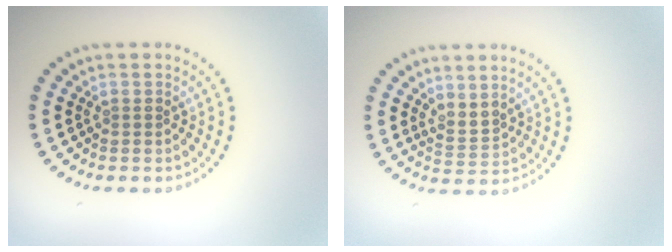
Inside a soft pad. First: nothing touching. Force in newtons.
{"total": 2.0, "press": 1.5, "slide": 1.3}